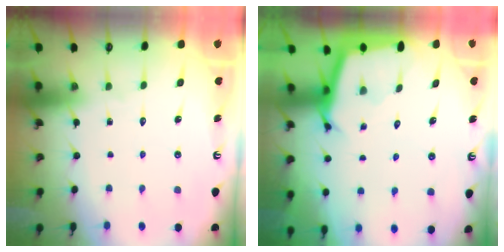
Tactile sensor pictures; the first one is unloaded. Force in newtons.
{"total": 2.7, "press": 2.7, "slide": 0.1}